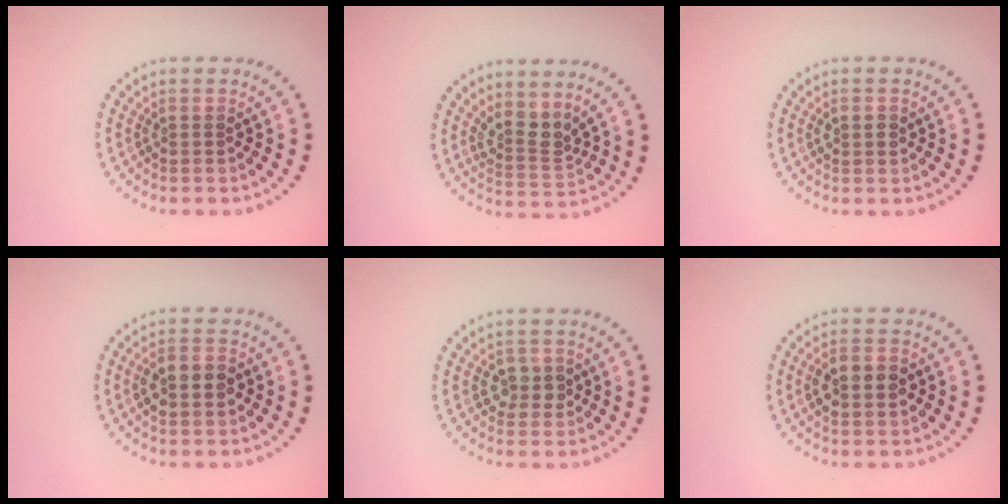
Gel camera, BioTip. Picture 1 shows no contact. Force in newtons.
{"total": 2.8, "press": 2.0, "slide": 1.9}
{"total": 1.5, "press": 1.5, "slide": 0.1}
{"total": 3.1, "press": 3.0, "slide": 0.4}
{"total": 2.3, "press": 2.3, "slide": 0.6}
{"total": 3.6, "press": 3.6, "slide": 0.2}